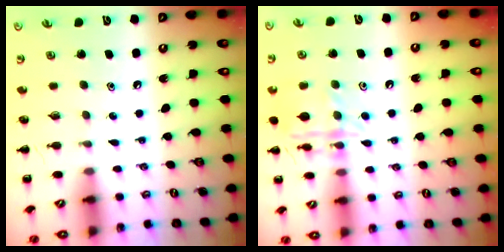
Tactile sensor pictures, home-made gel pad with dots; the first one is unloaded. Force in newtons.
{"total": 12.5, "press": 12.5, "slide": 0.6}